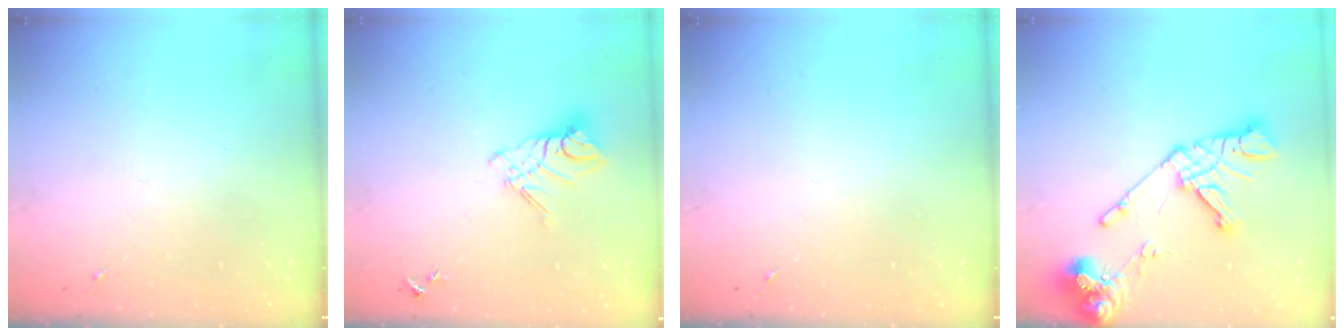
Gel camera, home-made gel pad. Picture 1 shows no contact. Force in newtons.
{"total": 10.9, "press": 10.8, "slide": 0.9}
{"total": 0.0}
{"total": 17.0, "press": 16.9, "slide": 2.2}